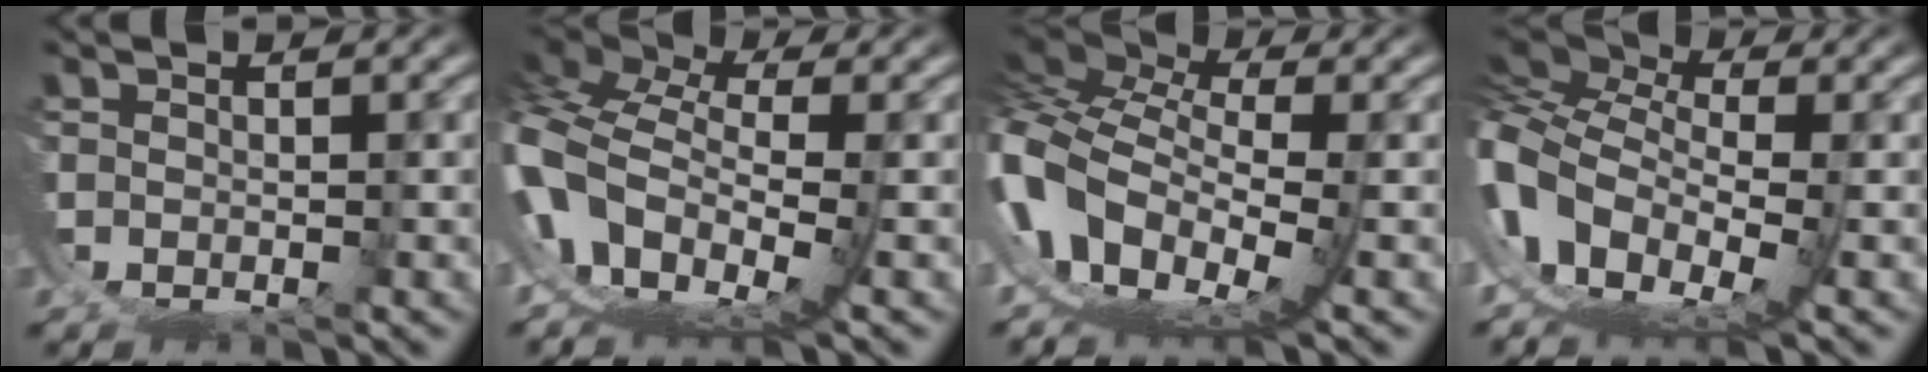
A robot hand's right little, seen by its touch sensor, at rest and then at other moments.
{"total": 6.4, "force": [0.8, 3.8, 5.1], "torque": [-0.131, -0.020, 0.018]}
{"total": 8.3, "force": [0.5, 5.2, 6.5], "torque": [-0.155, -0.019, 0.012]}
{"total": 9.0, "force": [1.3, 6.0, 6.6], "torque": [-0.153, -0.017, 0.020]}